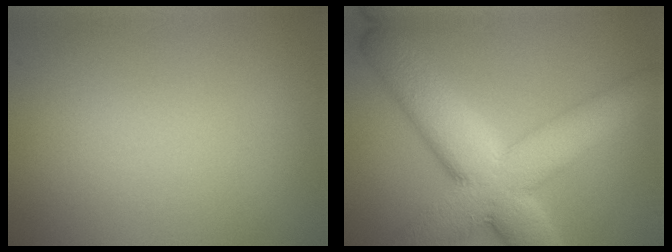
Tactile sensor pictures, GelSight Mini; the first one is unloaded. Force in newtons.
{"total": 11.2, "press": 11.2, "slide": 0.9}